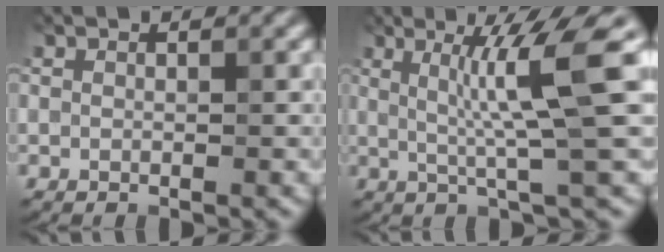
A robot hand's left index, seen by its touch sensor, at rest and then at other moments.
{"total": 6.6, "force": [1.2, 0.2, 6.4], "torque": [-0.111, 0.013, 0.023]}